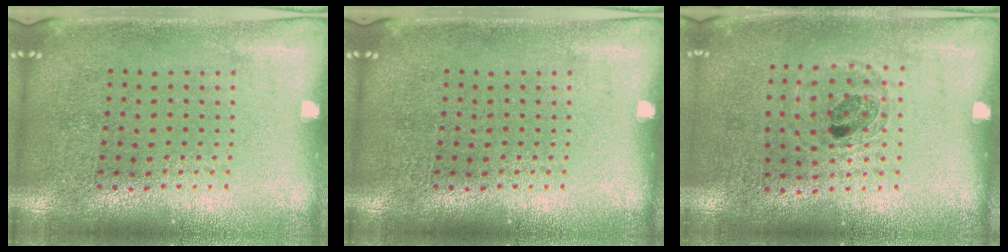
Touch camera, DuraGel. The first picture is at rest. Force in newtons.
{"total": 0.0}
{"total": 0.8, "press": 0.8, "slide": 0.2}